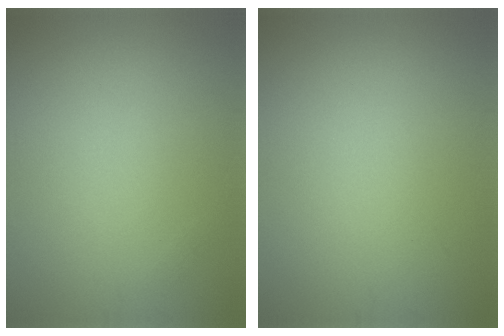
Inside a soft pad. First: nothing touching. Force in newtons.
{"total": 0.0}